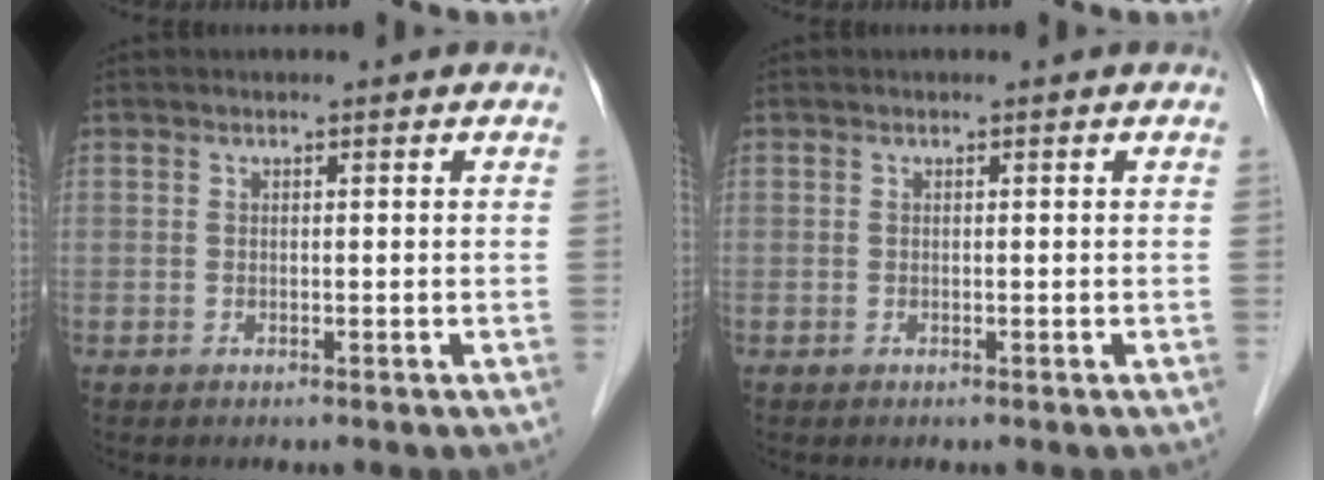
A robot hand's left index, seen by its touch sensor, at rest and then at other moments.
{"total": 0.0}